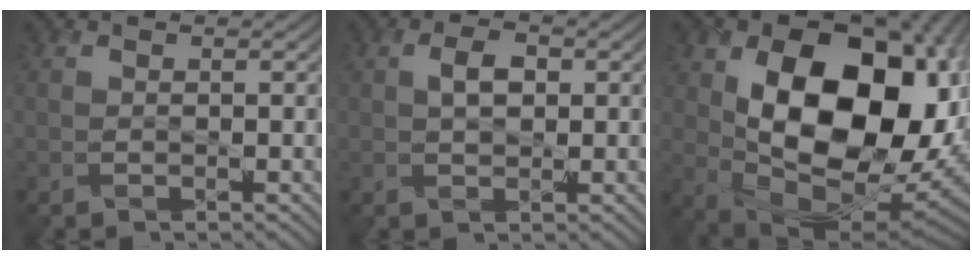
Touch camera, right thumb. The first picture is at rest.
{"total": 3.0, "force": [0.5, 1.8, 2.3], "torque": [-0.046, 0.002, 0.007]}
{"total": 20.0, "force": [2.6, 13.1, 14.8], "torque": [-0.235, -0.024, 0.058]}